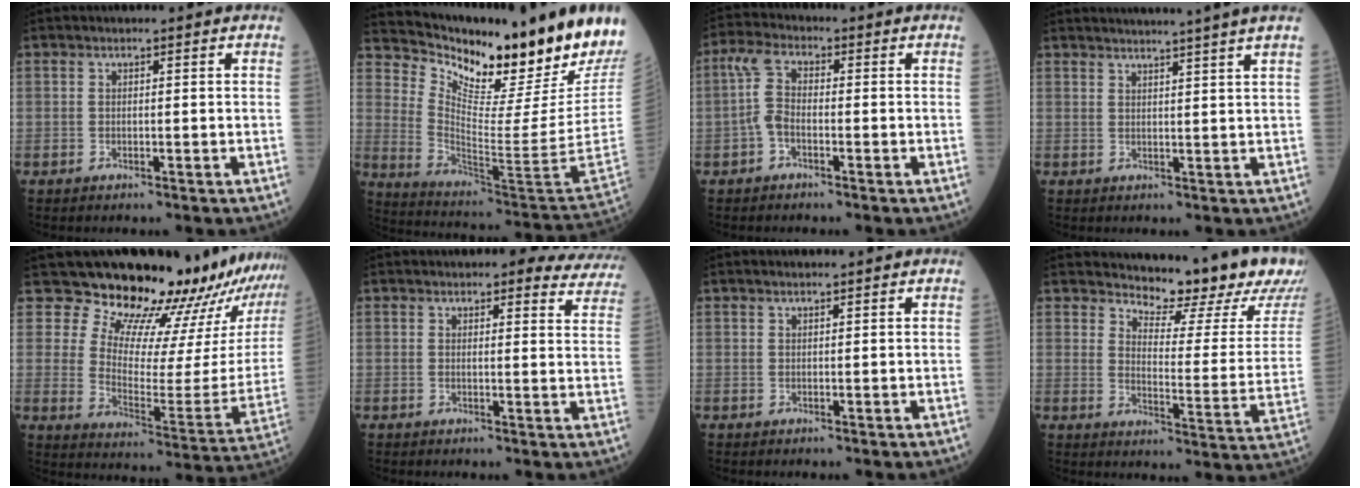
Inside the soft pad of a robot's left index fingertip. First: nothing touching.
{"total": 21.1, "force": [18.2, 0.3, 10.8], "torque": [-0.195, -0.095, 0.275]}
{"total": 4.1, "force": [-0.8, 2.0, 3.5], "torque": [-0.082, 0.012, -0.019]}
{"total": 10.4, "force": [9.4, -2.2, 3.7], "torque": [-0.044, -0.011, 0.111]}
{"total": 23.6, "force": [22.1, 2.9, 7.9], "torque": [-0.117, -0.133, 0.281]}
{"total": 10.6, "force": [9.9, 2.7, 2.6], "torque": [0.005, -0.013, 0.082]}
{"total": 2.2, "force": [2.0, 0.1, 0.8], "torque": [-0.007, 0.022, 0.036]}
{"total": 17.6, "force": [16.0, 2.0, 6.9], "torque": [-0.090, -0.087, 0.188]}